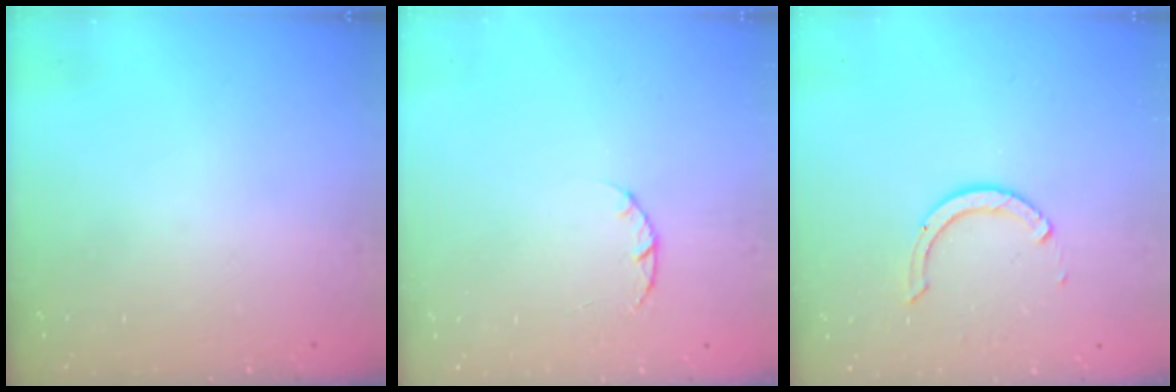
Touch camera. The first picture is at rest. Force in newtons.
{"total": 1.4, "press": 1.3, "slide": 0.3}
{"total": 7.0, "press": 6.9, "slide": 0.8}